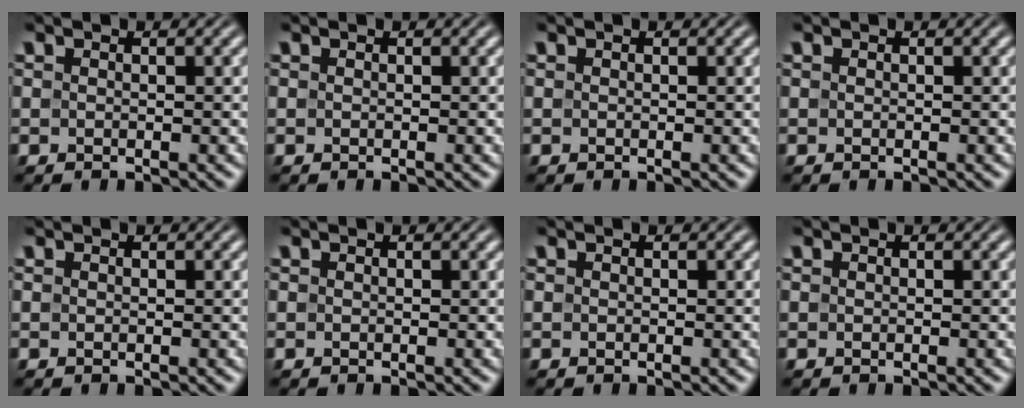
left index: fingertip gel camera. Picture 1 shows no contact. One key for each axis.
{"total": 0.0}
{"total": 0.0}
{"total": 0.0}
{"total": 0.0}
{"total": 0.0}
{"total": 0.0}
{"total": 0.0}